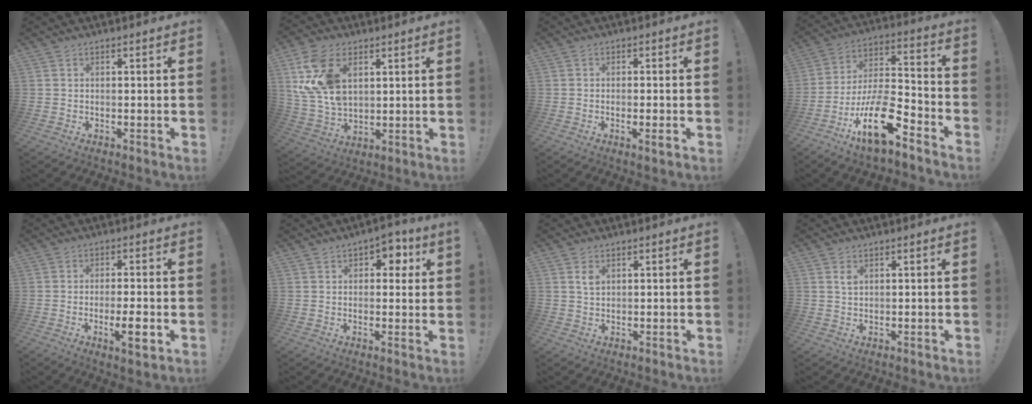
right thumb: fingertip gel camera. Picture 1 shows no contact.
{"total": 16.4, "force": [6.0, 10.8, 10.9], "torque": [-0.222, -0.019, 0.116]}
{"total": 2.7, "force": [-1.0, 0.0, 2.5], "torque": [-0.034, -0.006, -0.018]}
{"total": 19.0, "force": [-10.8, 6.8, 14.2], "torque": [-0.271, 0.066, -0.175]}
{"total": 6.8, "force": [-2.3, 1.0, 6.3], "torque": [-0.087, -0.007, -0.041]}
{"total": 5.2, "force": [2.3, 3.3, 3.2], "torque": [-0.031, -0.007, 0.035]}
{"total": 2.5, "force": [1.1, 1.6, 1.5], "torque": [-0.009, -0.007, 0.015]}
{"total": 1.9, "force": [0.9, 1.2, 1.1], "torque": [-0.007, -0.005, 0.014]}